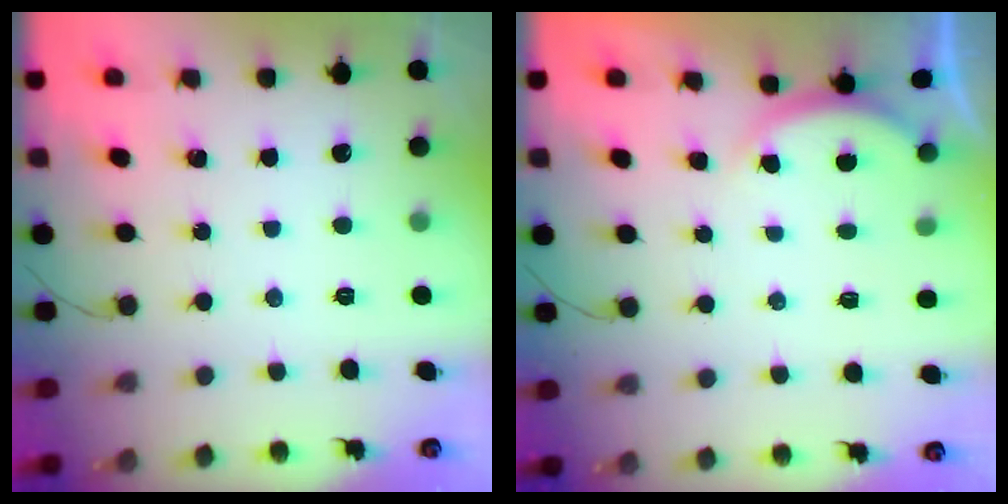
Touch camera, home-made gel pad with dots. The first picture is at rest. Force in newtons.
{"total": 2.5, "press": 2.4, "slide": 0.6}